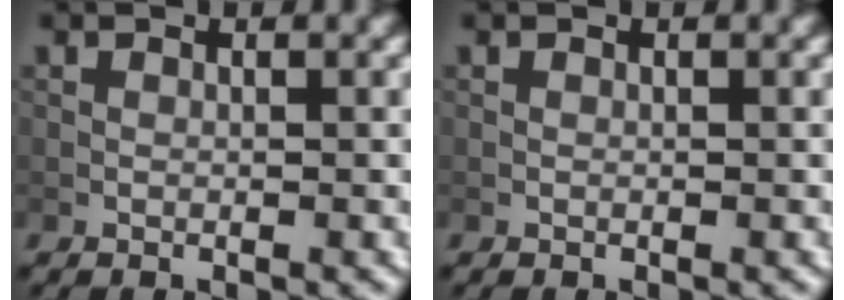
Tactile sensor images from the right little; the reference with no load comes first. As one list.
[{"total": 0.0}]